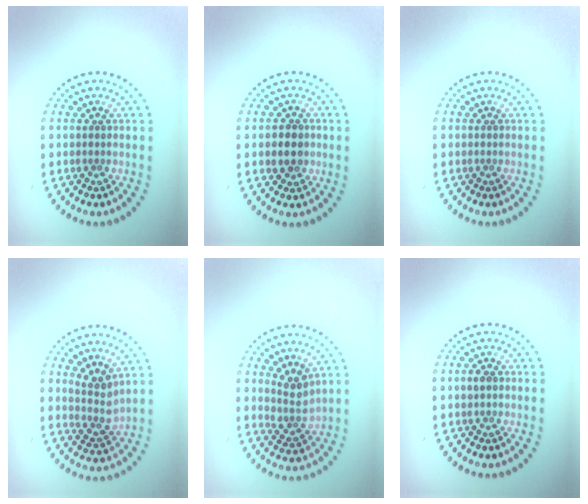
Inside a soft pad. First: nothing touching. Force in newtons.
{"total": 2.6, "press": 2.4, "slide": 0.7}
{"total": 0.0}
{"total": 2.7, "press": 2.1, "slide": 1.7}
{"total": 2.7, "press": 2.2, "slide": 1.6}
{"total": 1.2, "press": 1.2, "slide": 0.3}